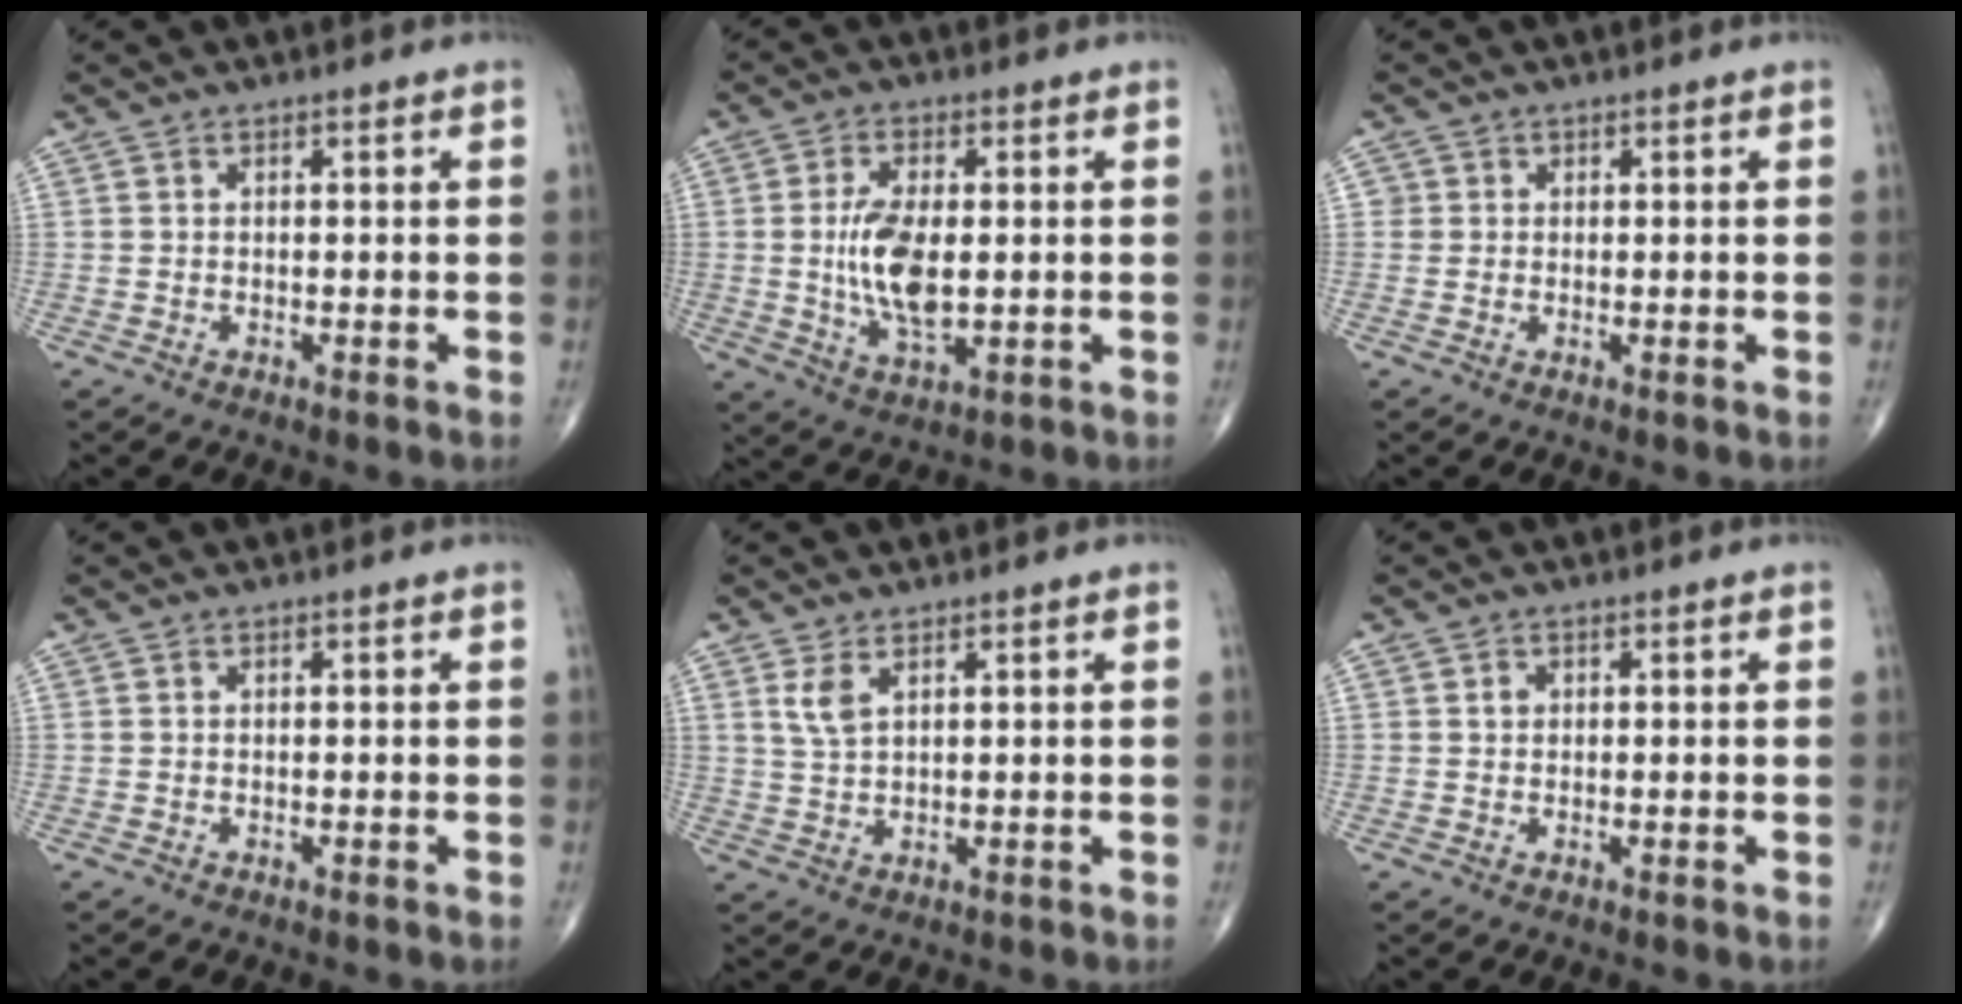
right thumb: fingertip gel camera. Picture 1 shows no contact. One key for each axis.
{"total": 10.4, "fx": 0.0, "fy": 4.8, "fz": 9.2, "tx": -0.177, "ty": -0.012, "tz": 0.006}
{"total": 1.3, "fx": 0.2, "fy": 1.3, "fz": 0.0, "tx": 0.011, "ty": 0.003, "tz": 0.000}
{"total": 0.0}
{"total": 3.3, "fx": 1.7, "fy": 1.4, "fz": 2.5, "tx": -0.051, "ty": -0.005, "tz": 0.040}
{"total": 1.1, "fx": 0.3, "fy": 0.9, "fz": 0.5, "tx": -0.003, "ty": 0.002, "tz": 0.003}